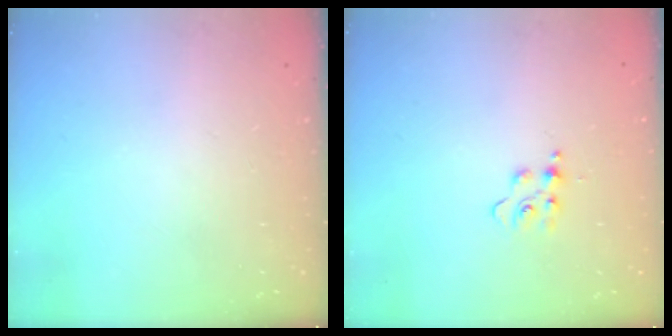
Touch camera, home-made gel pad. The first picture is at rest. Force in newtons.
{"total": 5.6, "press": 5.6, "slide": 0.5}